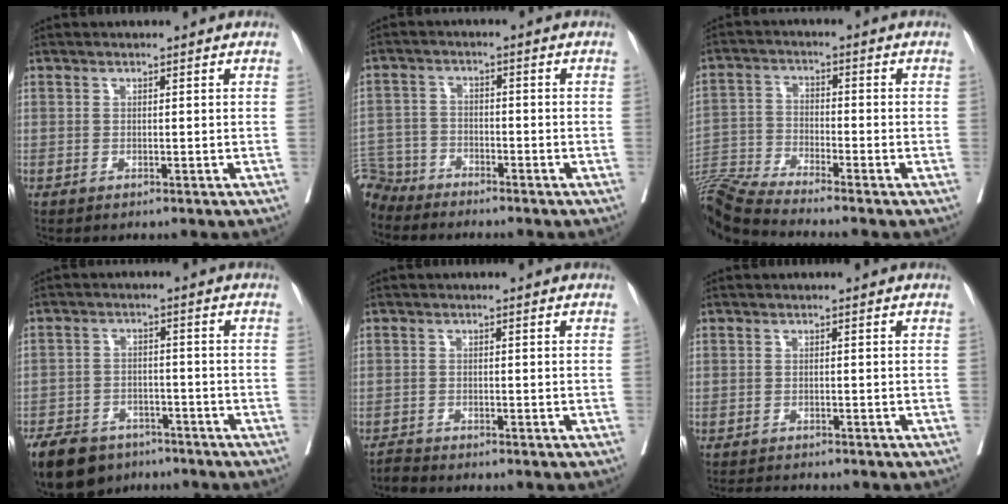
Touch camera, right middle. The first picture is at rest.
{"total": 6.7, "force": [-6.3, 2.2, -0.7], "torque": [0.012, 0.000, -0.125]}
{"total": 12.0, "force": [-11.2, -1.8, 3.8], "torque": [-0.081, -0.009, -0.211]}
{"total": 11.7, "force": [-8.6, 6.3, 4.7], "torque": [-0.098, -0.002, -0.133]}
{"total": 1.5, "force": [-1.5, -0.1, -0.2], "torque": [0.002, -0.009, -0.030]}
{"total": 3.0, "force": [-2.9, 0.5, 0.8], "torque": [-0.011, -0.009, -0.045]}